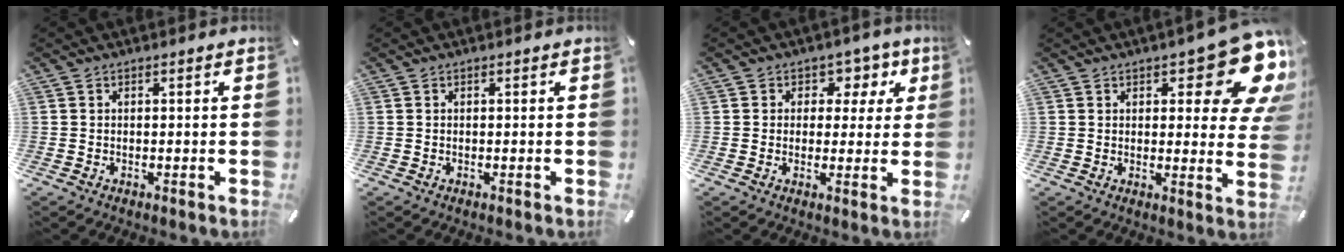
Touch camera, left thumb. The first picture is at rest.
{"total": 0.0}
{"total": 6.4, "force": [2.1, 5.4, 2.7], "torque": [-0.024, -0.013, 0.028]}
{"total": 15.8, "force": [8.4, 6.1, 11.9], "torque": [-0.137, -0.064, 0.139]}